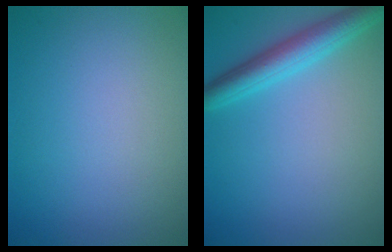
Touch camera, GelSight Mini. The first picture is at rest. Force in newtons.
{"total": 4.0, "press": 4.0, "slide": 0.2}